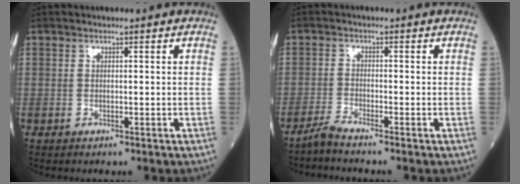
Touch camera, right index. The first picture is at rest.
{"total": 2.4, "force": [-2.3, -0.6, 0.6], "torque": [-0.018, -0.009, -0.051]}